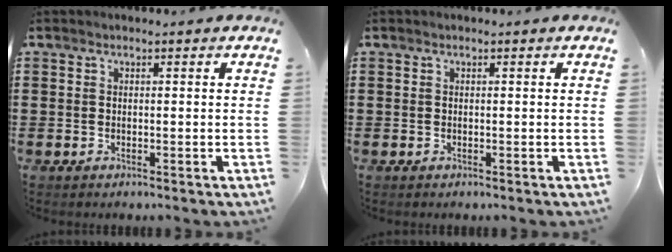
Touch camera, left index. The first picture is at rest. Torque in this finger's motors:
{"motor_torque": [0.00, 0.00, 0.00, 0.00]}